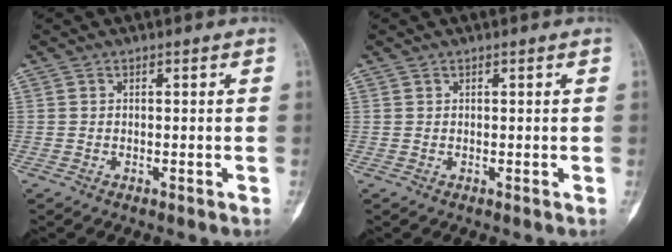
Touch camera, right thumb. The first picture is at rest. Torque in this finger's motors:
{"motor_torque": [-0.15, -0.11, -0.25, 0.10, -0.03]}